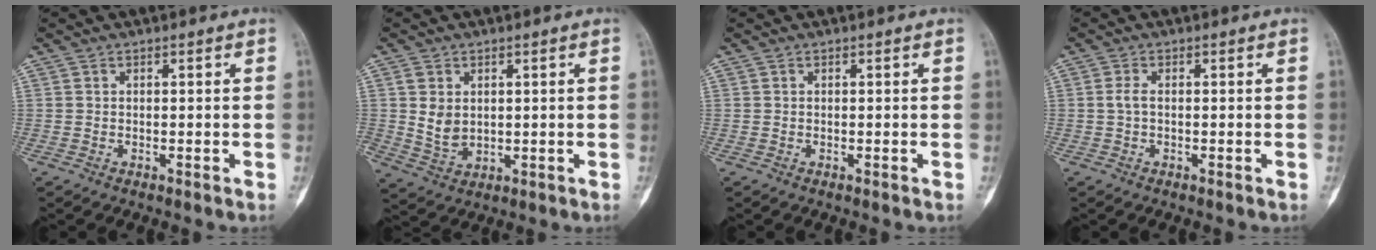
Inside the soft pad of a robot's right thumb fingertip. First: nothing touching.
{"total": 5.2, "force": [1.1, 3.9, 3.2], "torque": [-0.044, -0.012, 0.032]}
{"total": 0.0}
{"total": 1.5, "force": [-0.1, 0.7, 1.3], "torque": [-0.028, 0.001, -0.002]}